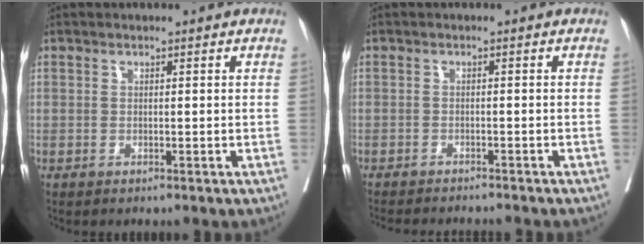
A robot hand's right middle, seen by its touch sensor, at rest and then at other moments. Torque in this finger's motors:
{"motor_torque": [0.93, -1.20, 0.06, 0.05]}